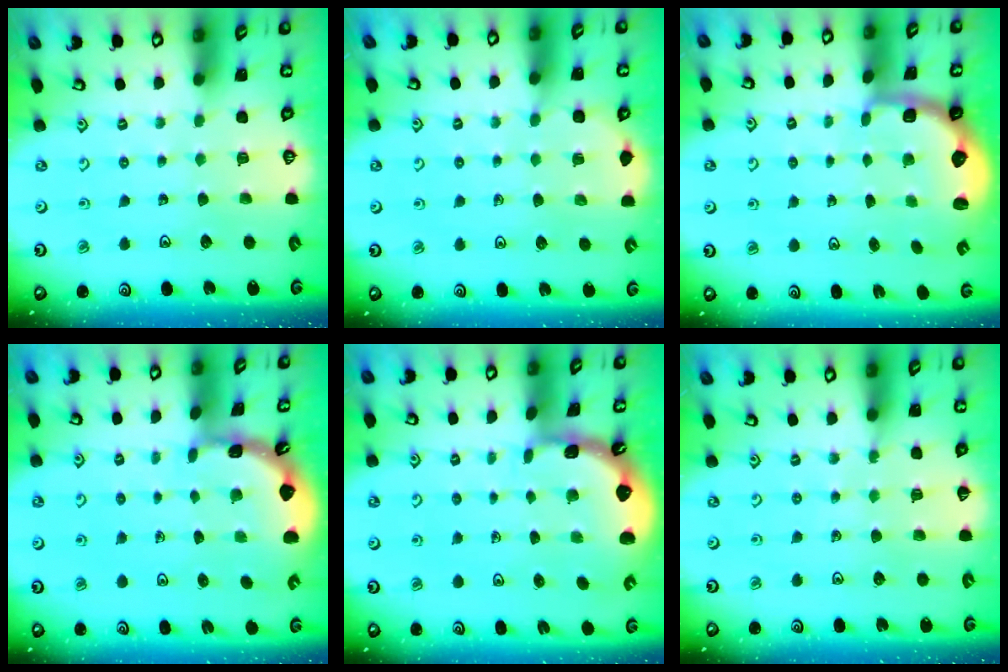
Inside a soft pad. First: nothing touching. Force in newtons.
{"total": 3.8, "press": 3.6, "slide": 1.5}
{"total": 2.6, "press": 2.0, "slide": 1.7}
{"total": 1.7, "press": 1.7, "slide": 0.1}
{"total": 1.5, "press": 1.5, "slide": 0.2}
{"total": 6.1, "press": 6.0, "slide": 1.2}